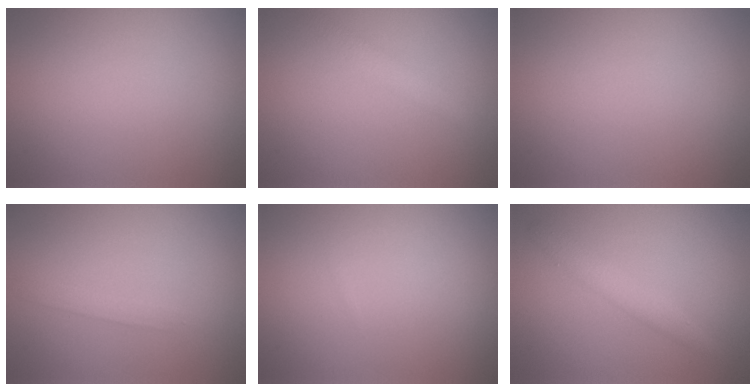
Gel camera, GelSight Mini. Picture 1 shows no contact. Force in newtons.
{"total": 2.0, "press": 2.0, "slide": 0.2}
{"total": 0.0}
{"total": 1.2, "press": 1.2, "slide": 0.1}
{"total": 0.0}
{"total": 2.9, "press": 2.9, "slide": 0.4}